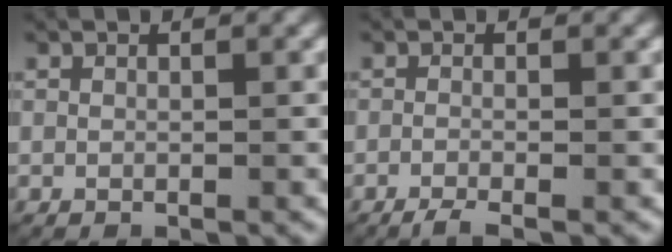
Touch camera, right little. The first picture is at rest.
{"total": 1.8, "force": [-1.6, 0.2, 0.9], "torque": [-0.021, -0.009, -0.024]}